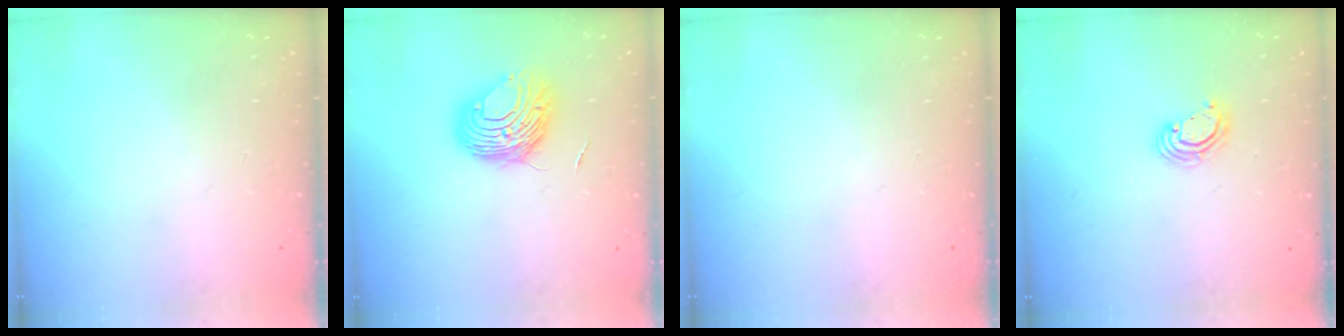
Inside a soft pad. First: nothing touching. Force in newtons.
{"total": 9.2, "press": 9.2, "slide": 1.1}
{"total": 0.0}
{"total": 3.5, "press": 3.5, "slide": 0.2}